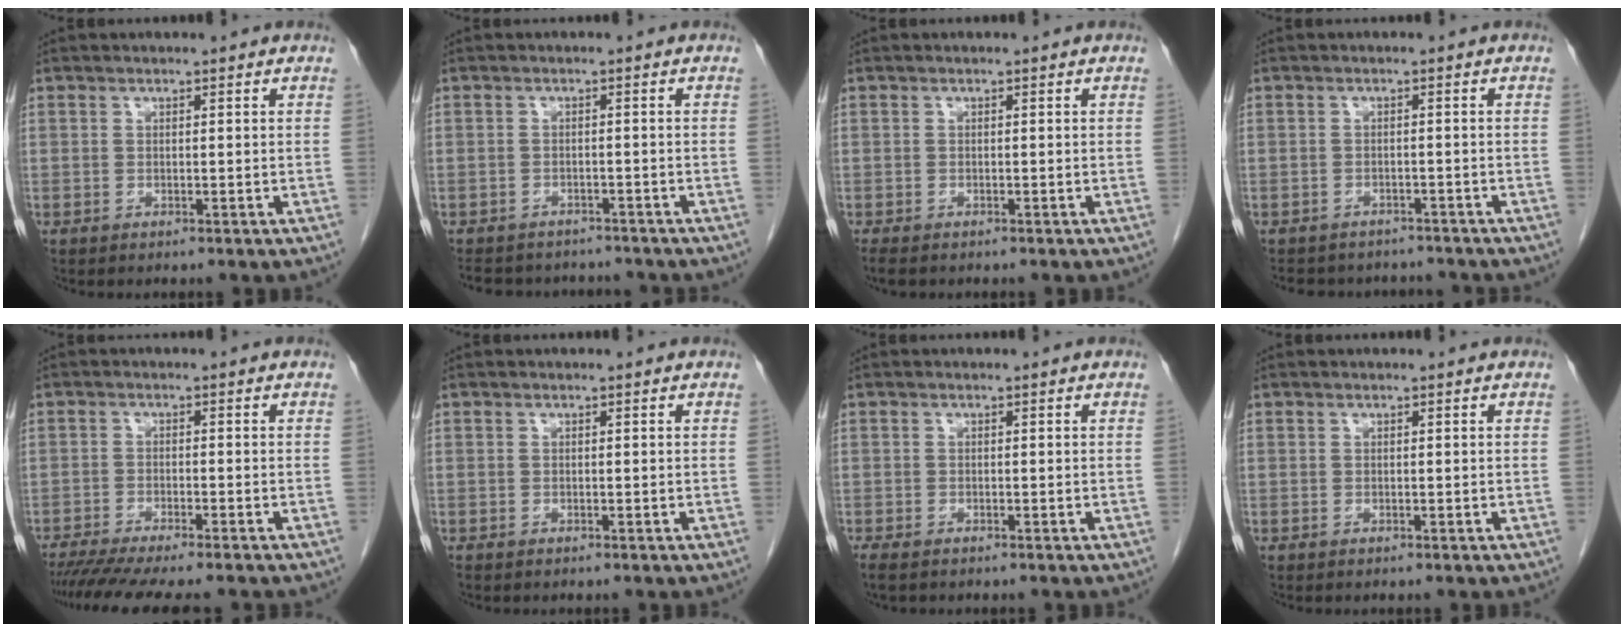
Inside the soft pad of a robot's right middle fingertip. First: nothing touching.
{"total": 9.5, "force": [-8.6, 3.4, 2.1], "torque": [-0.039, 0.008, -0.107]}
{"total": 2.2, "force": [-1.7, 0.7, 1.1], "torque": [-0.021, -0.008, -0.026]}
{"total": 8.4, "force": [-7.7, 3.2, 1.4], "torque": [-0.021, 0.010, -0.093]}
{"total": 11.0, "force": [-9.5, 0.4, 5.6], "torque": [-0.068, -0.020, -0.146]}
{"total": 0.0}
{"total": 2.3, "force": [-1.8, 0.8, 1.2], "torque": [-0.027, -0.009, -0.026]}
{"total": 0.0}